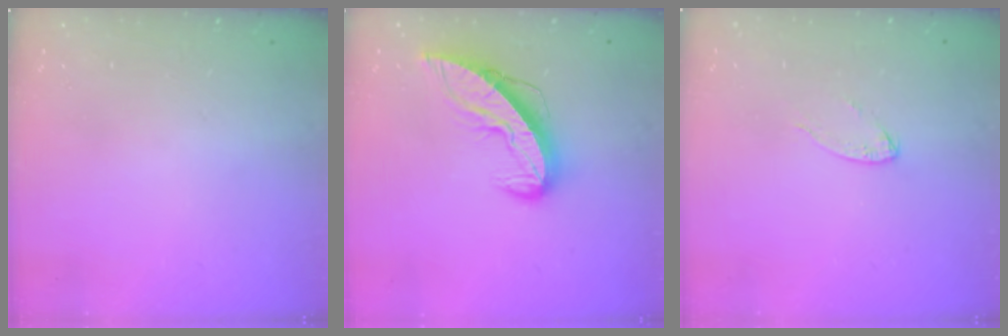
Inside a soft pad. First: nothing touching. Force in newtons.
{"total": 10.1, "press": 10.0, "slide": 0.8}
{"total": 3.8, "press": 3.7, "slide": 0.4}